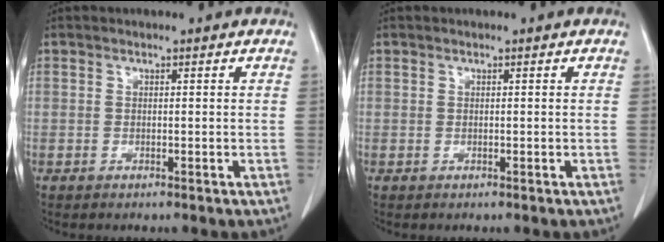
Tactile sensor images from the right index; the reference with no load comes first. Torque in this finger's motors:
{"motor_torque": [0.00, 0.00, 0.00, 0.00]}